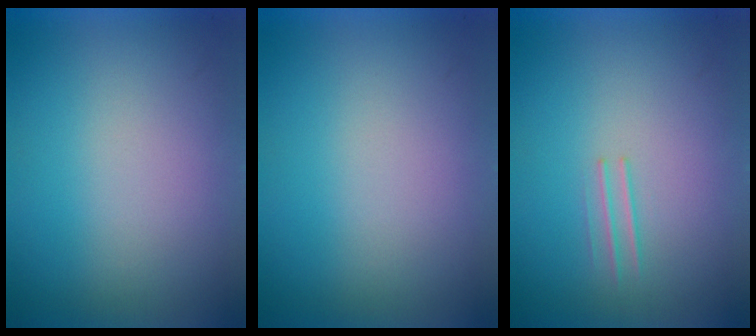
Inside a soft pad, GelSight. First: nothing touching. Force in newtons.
{"total": 0.0}
{"total": 1.1}